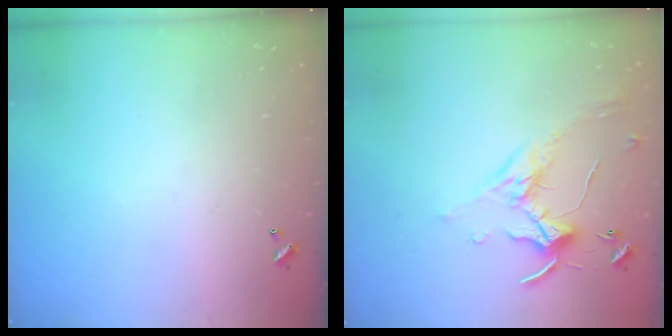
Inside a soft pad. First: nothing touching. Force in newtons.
{"total": 0.0}